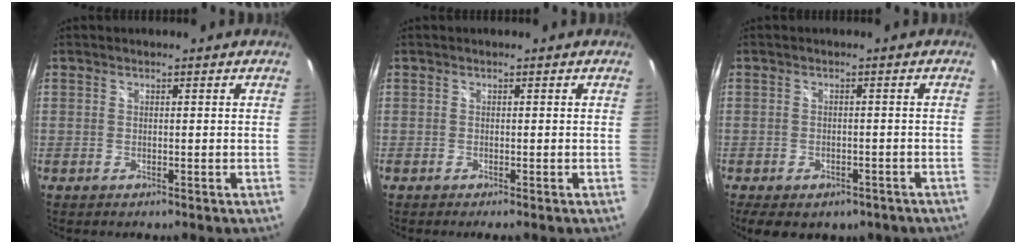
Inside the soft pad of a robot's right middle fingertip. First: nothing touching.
{"total": 0.6, "force": [-0.5, -0.1, 0.4], "torque": [-0.005, -0.001, -0.010]}
{"total": 9.7, "force": [-6.4, 5.1, 5.2], "torque": [-0.112, -0.021, -0.077]}